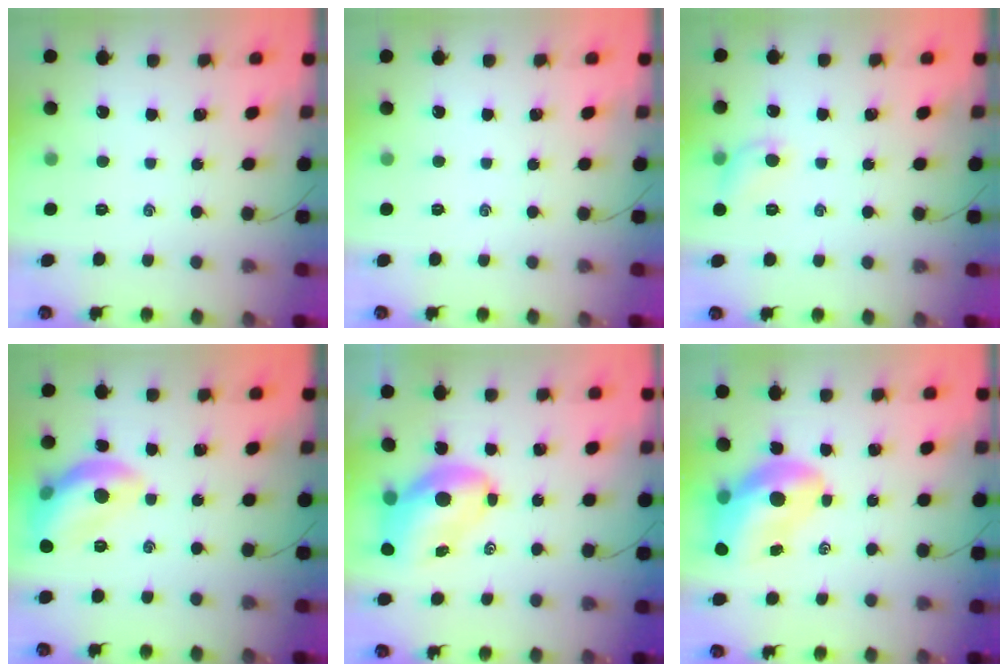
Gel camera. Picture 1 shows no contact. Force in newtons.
{"total": 0.0}
{"total": 5.9, "press": 5.8, "slide": 1.0}
{"total": 12.7, "press": 12.7, "slide": 1.0}
{"total": 9.3, "press": 9.1, "slide": 1.9}
{"total": 13.9, "press": 13.3, "slide": 3.9}